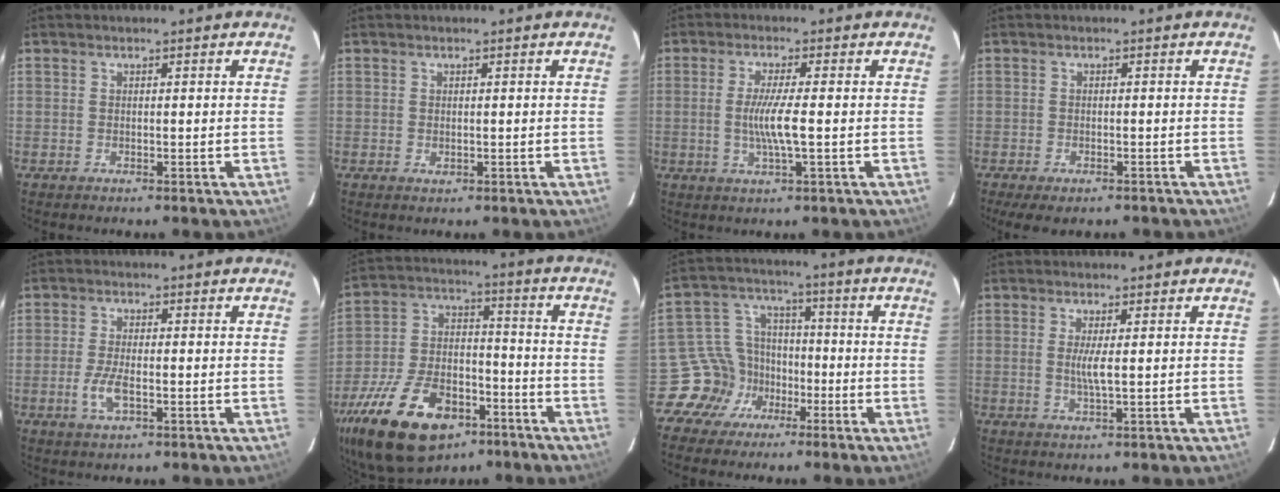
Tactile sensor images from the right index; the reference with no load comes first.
{"total": 0.9, "force": [0.0, 0.6, 0.6], "torque": [-0.011, 0.000, 0.001]}
{"total": 5.8, "force": [-0.7, -0.1, 5.8], "torque": [-0.109, -0.009, -0.013]}
{"total": 6.4, "force": [-4.7, 2.3, 3.7], "torque": [-0.085, -0.026, -0.071]}
{"total": 5.0, "force": [-1.6, 1.7, 4.4], "torque": [-0.097, -0.005, -0.031]}
{"total": 24.3, "force": [-14.5, 12.9, 14.7], "torque": [-0.311, -0.012, -0.230]}
{"total": 9.2, "force": [-5.1, 7.6, 0.9], "torque": [-0.027, 0.039, -0.088]}
{"total": 2.9, "force": [0.3, 0.0, 2.9], "torque": [-0.057, -0.007, 0.003]}